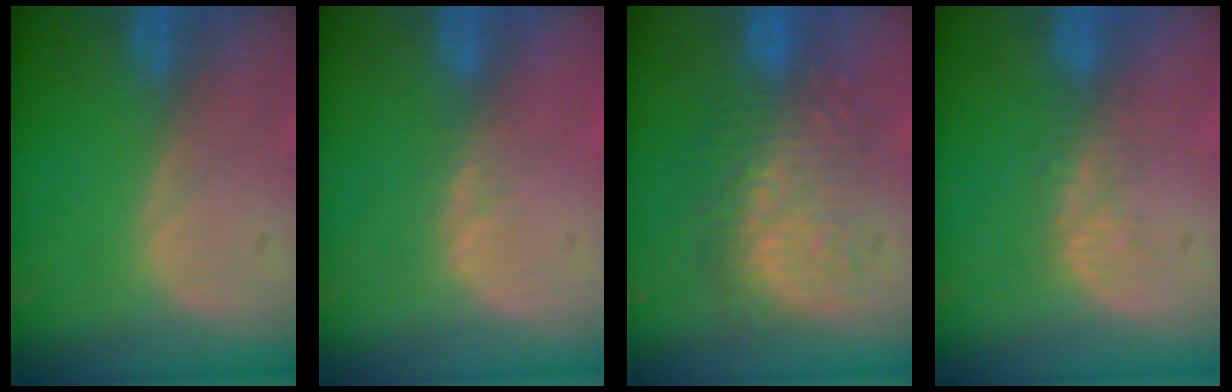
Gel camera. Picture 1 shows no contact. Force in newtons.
{"total": 1.7, "press": 1.4, "slide": 0.9}
{"total": 8.8, "press": 8.6, "slide": 1.6}
{"total": 2.9, "press": 2.3, "slide": 1.8}